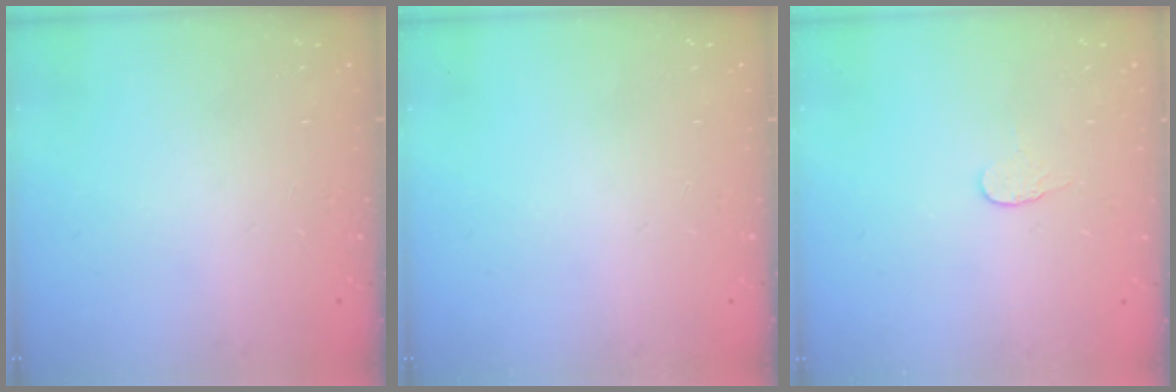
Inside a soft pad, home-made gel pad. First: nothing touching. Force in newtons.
{"total": 0.0}
{"total": 3.8, "press": 3.8, "slide": 0.3}